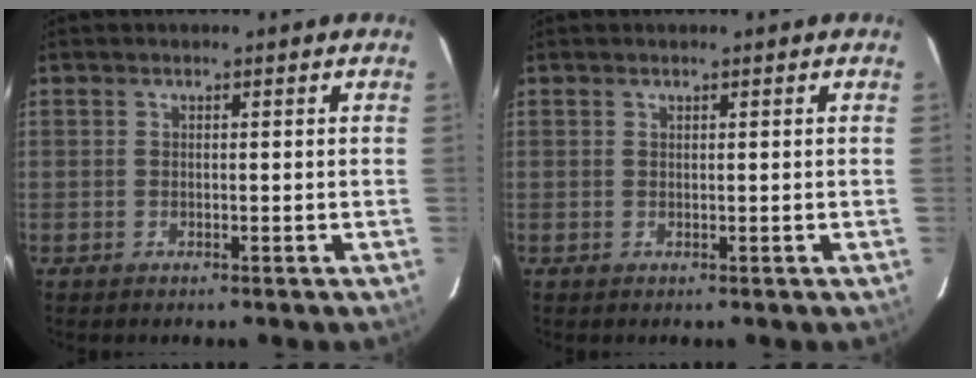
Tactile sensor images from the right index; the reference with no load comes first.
{"total": 0.0}